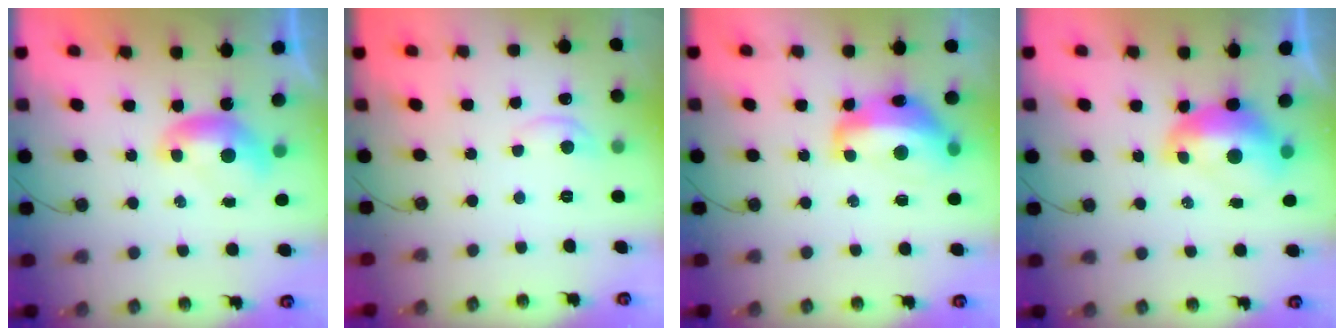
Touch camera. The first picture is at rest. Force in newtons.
{"total": 0.0}
{"total": 7.6, "press": 7.6, "slide": 0.8}
{"total": 2.8, "press": 2.7, "slide": 0.7}